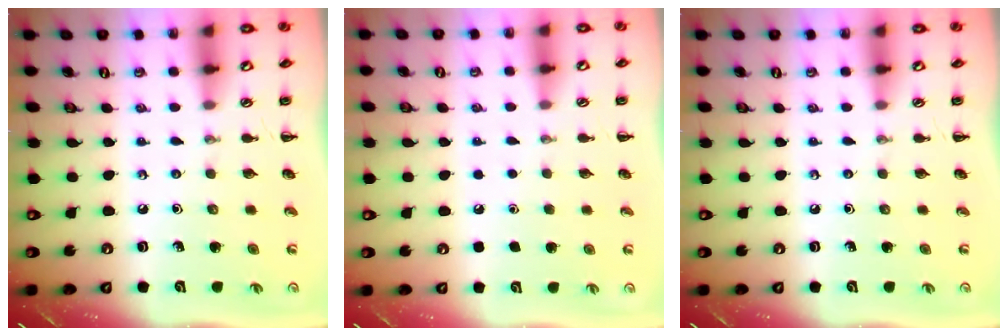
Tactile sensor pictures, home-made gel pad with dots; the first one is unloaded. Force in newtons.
{"total": 1.6, "press": 1.6, "slide": 0.1}
{"total": 0.0}